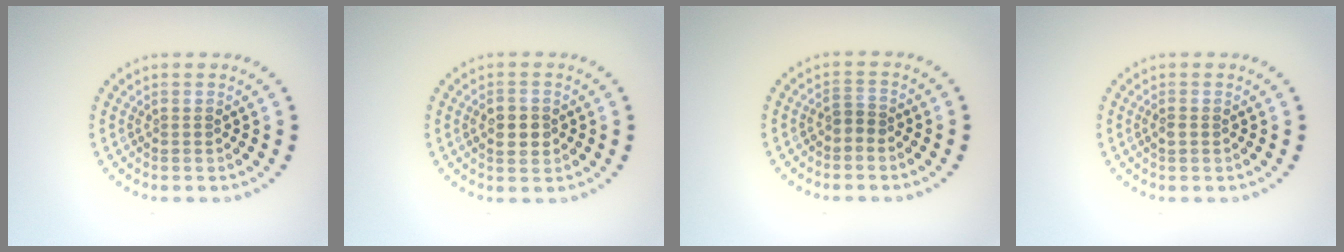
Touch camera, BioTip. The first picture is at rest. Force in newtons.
{"total": 2.8, "press": 2.8, "slide": 0.0}
{"total": 1.4, "press": 1.1, "slide": 0.8}
{"total": 0.8, "press": 0.7, "slide": 0.3}